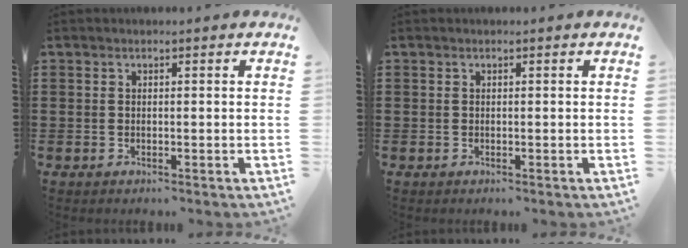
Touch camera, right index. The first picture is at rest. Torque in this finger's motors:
{"motor_torque": [0.00, 0.00, 0.00, -0.01]}